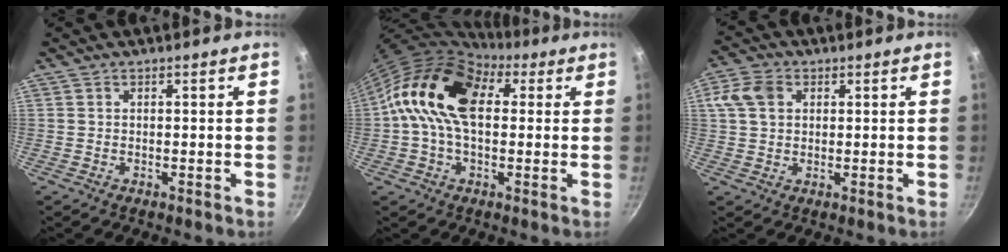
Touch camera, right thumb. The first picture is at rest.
{"total": 16.1, "force": [2.8, 10.3, 12.1], "torque": [-0.184, 0.020, 0.027]}
{"total": 6.5, "force": [1.8, 5.0, 3.9], "torque": [-0.061, 0.004, 0.025]}